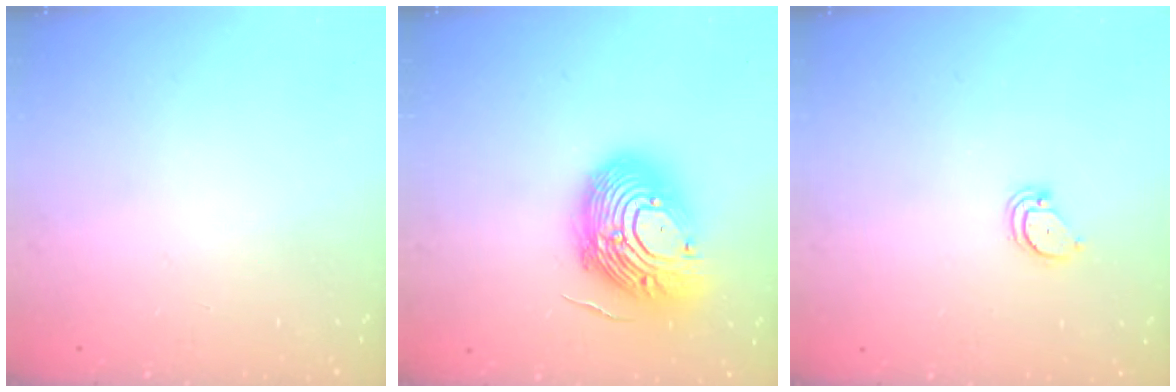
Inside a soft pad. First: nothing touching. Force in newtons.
{"total": 19.5, "press": 19.3, "slide": 3.1}
{"total": 2.1, "press": 2.1, "slide": 0.1}